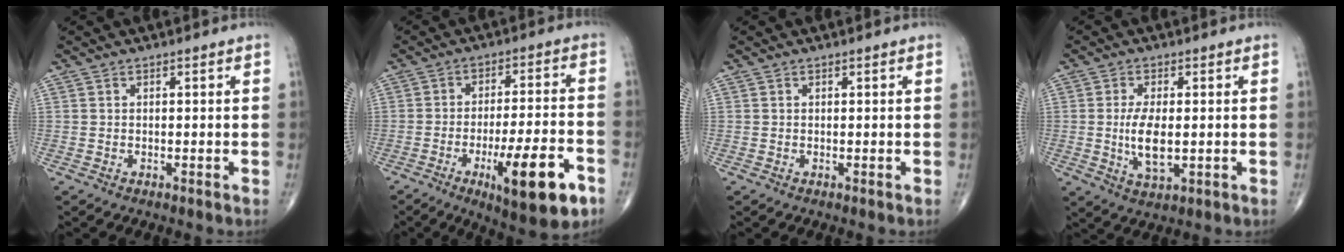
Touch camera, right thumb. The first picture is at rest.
{"total": 16.2, "force": [-7.1, 4.0, 13.9], "torque": [-0.211, 0.023, -0.097]}
{"total": 0.0}
{"total": 7.1, "force": [-0.3, 3.1, 6.4], "torque": [-0.121, -0.012, -0.003]}